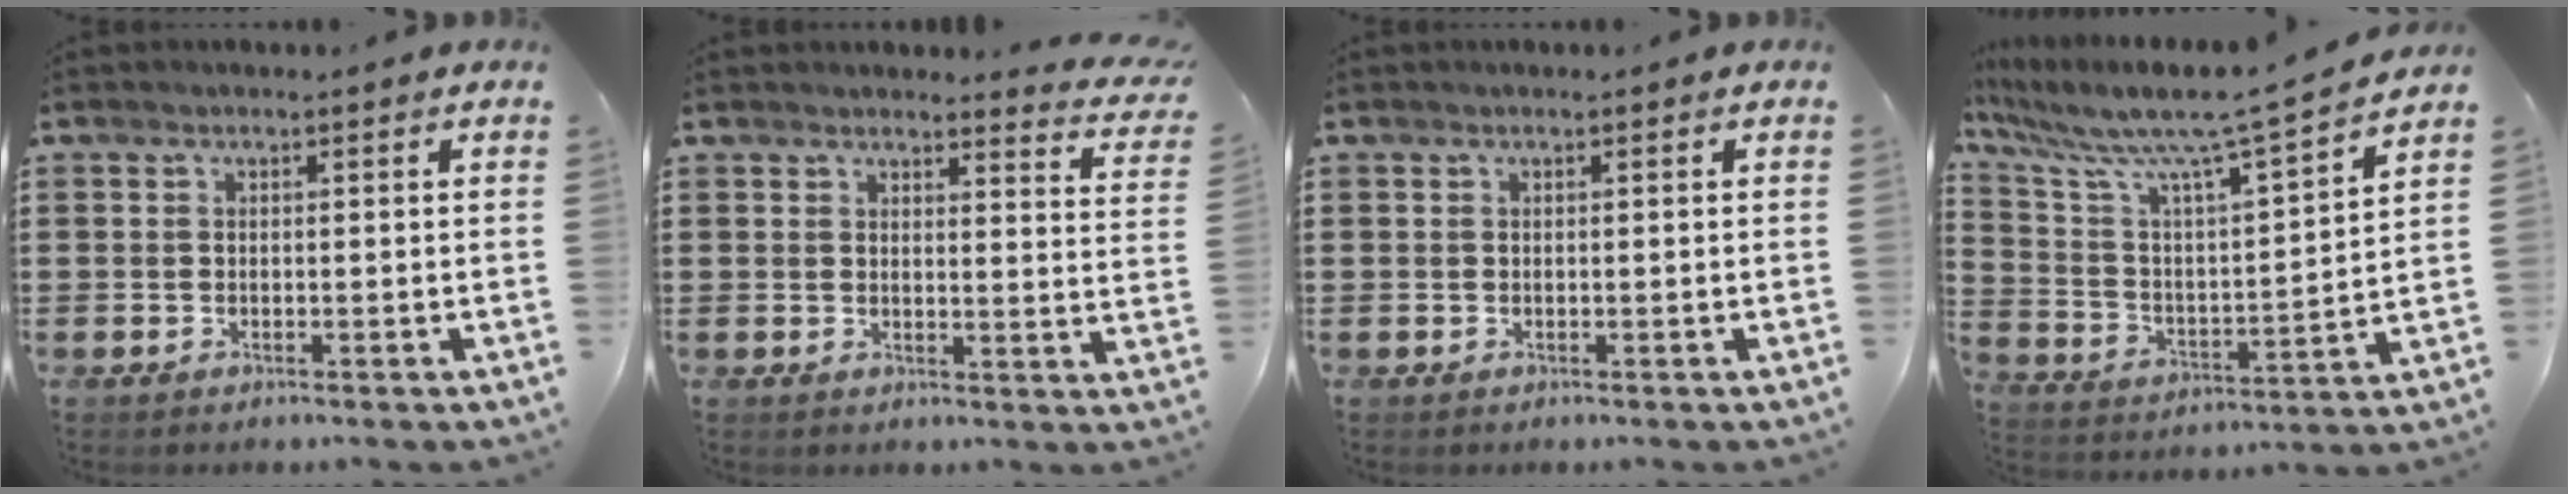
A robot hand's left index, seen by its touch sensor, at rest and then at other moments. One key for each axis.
{"total": 3.0, "fx": 2.9, "fy": 0.3, "fz": 0.7, "tx": -0.012, "ty": -0.019, "tz": 0.048}
{"total": 0.0}
{"total": 8.8, "fx": 7.4, "fy": 0.0, "fz": 4.6, "tx": -0.123, "ty": -0.062, "tz": 0.113}